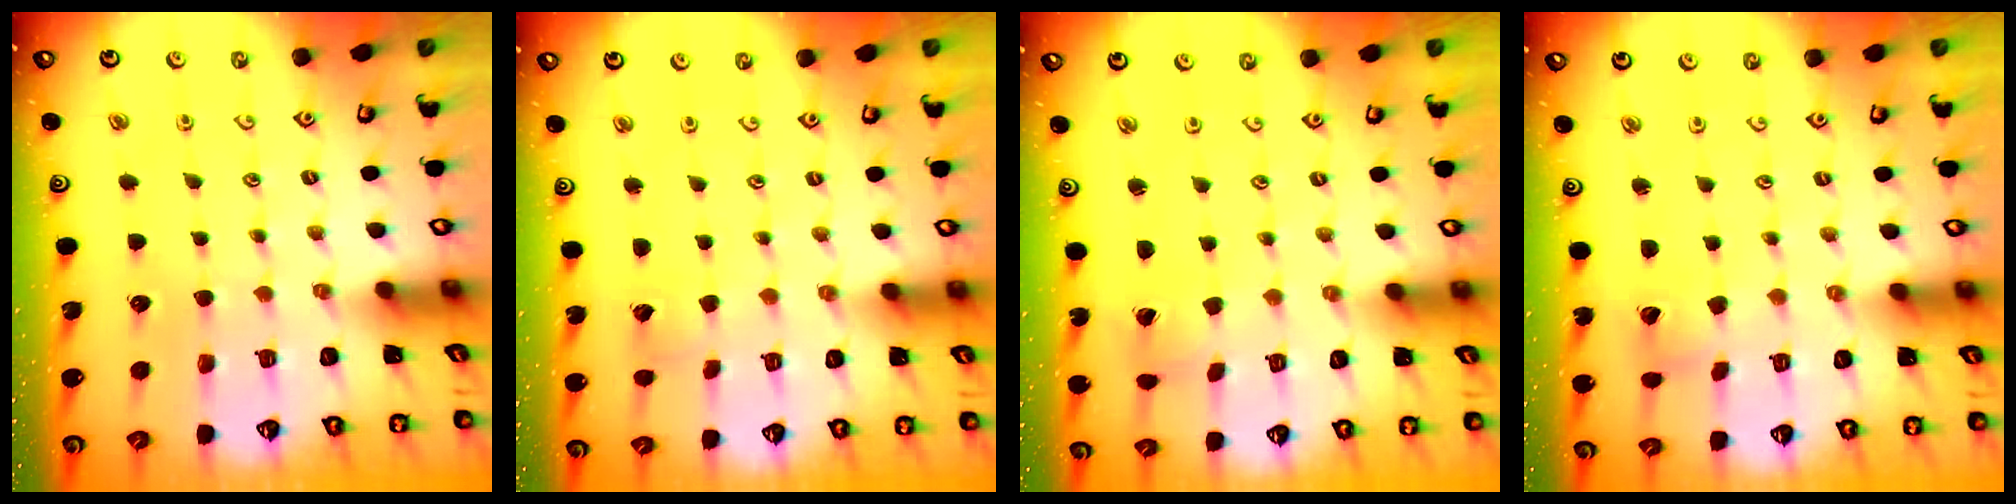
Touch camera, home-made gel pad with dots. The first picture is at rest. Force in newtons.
{"total": 2.0, "press": 2.0, "slide": 0.1}
{"total": 1.7, "press": 1.7, "slide": 0.1}
{"total": 2.7, "press": 2.7, "slide": 0.3}